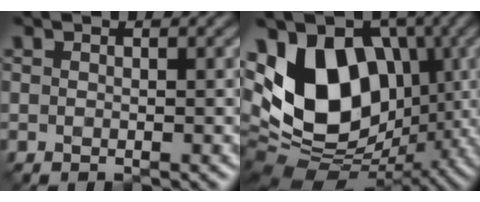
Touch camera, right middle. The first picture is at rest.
{"total": 13.9, "force": [0.4, 9.9, 9.7], "torque": [-0.175, 0.002, -0.014]}